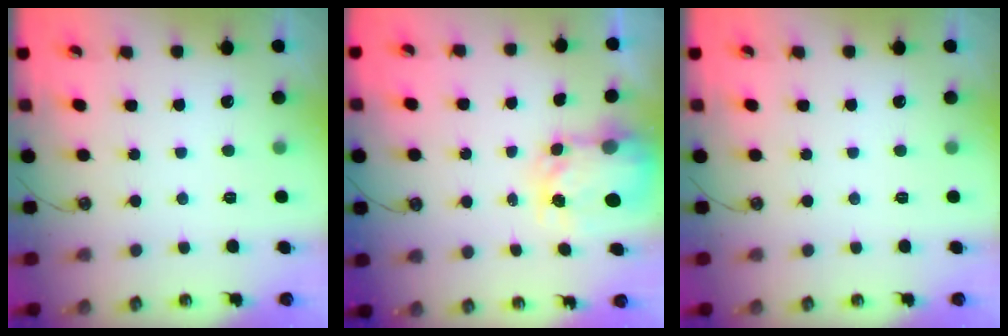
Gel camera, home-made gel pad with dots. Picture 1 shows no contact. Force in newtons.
{"total": 4.8, "press": 4.8, "slide": 0.2}
{"total": 0.0}